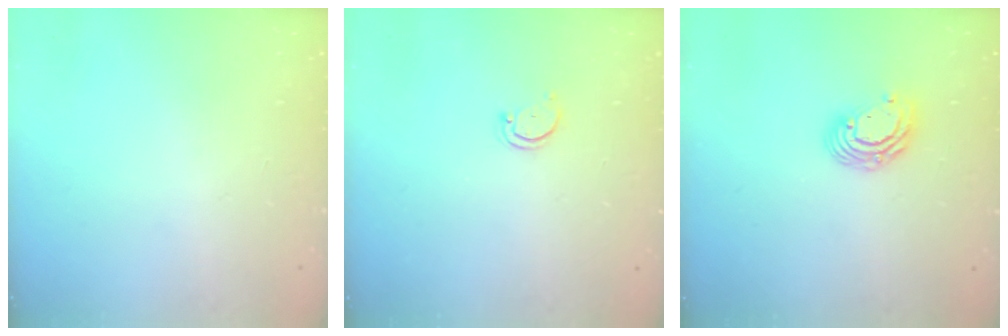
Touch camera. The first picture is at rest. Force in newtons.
{"total": 2.8, "press": 2.7, "slide": 0.3}
{"total": 7.0, "press": 7.0, "slide": 0.8}